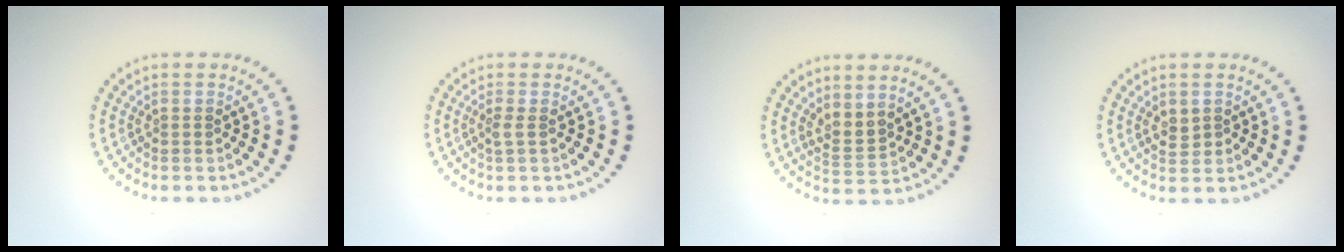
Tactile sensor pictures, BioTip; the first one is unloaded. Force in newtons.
{"total": 0.9, "press": 0.7, "slide": 0.6}
{"total": 1.9, "press": 1.4, "slide": 1.2}
{"total": 1.5, "press": 1.4, "slide": 0.4}